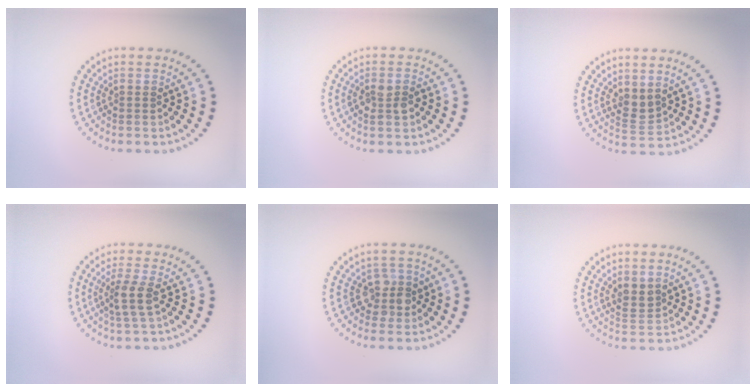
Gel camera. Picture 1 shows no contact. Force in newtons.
{"total": 1.7, "press": 1.7, "slide": 0.3}
{"total": 1.8, "press": 1.6, "slide": 1.0}
{"total": 2.4, "press": 2.0, "slide": 1.4}
{"total": 2.3, "press": 2.0, "slide": 1.1}
{"total": 1.7, "press": 1.5, "slide": 0.8}